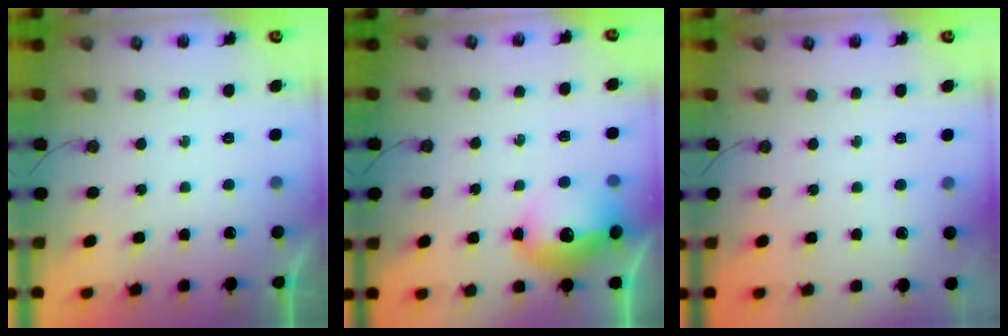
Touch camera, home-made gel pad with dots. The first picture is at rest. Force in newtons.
{"total": 14.5, "press": 14.4, "slide": 1.1}
{"total": 0.0}